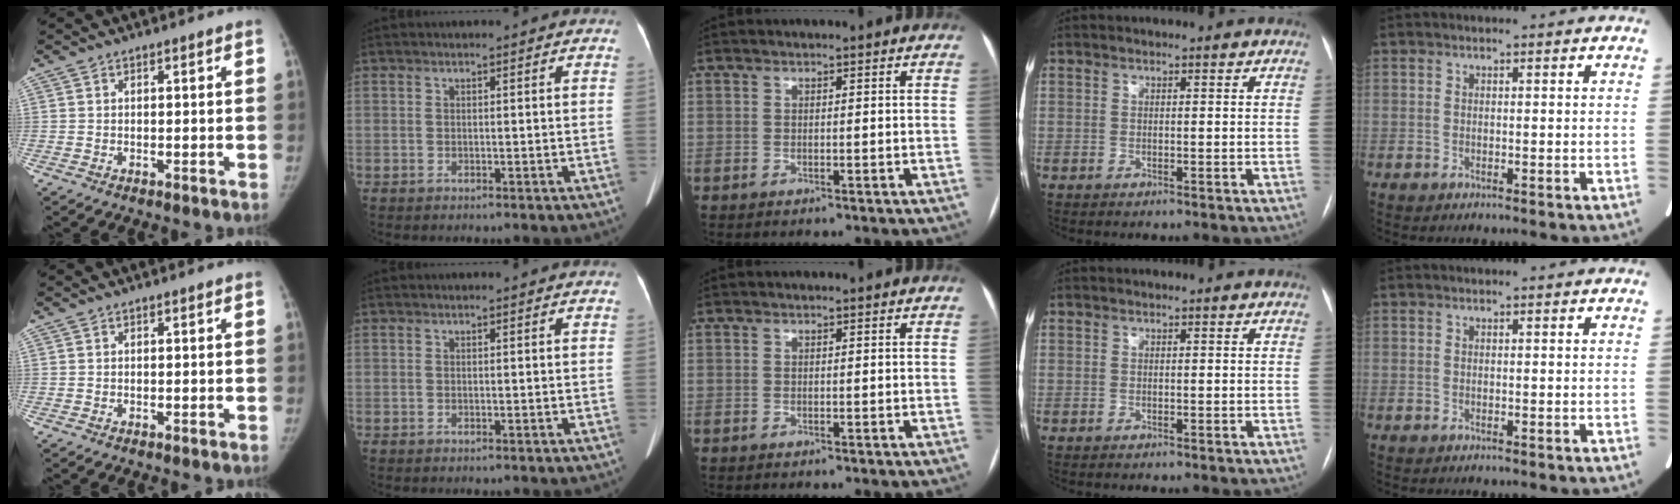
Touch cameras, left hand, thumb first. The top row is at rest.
{}